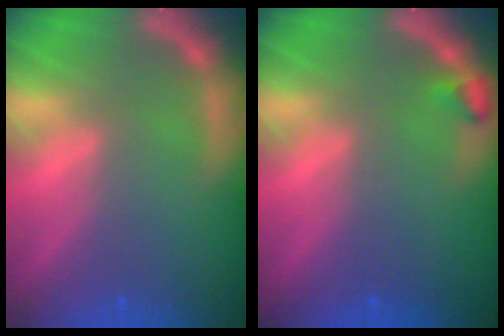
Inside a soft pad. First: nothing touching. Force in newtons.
{"total": 0.9}